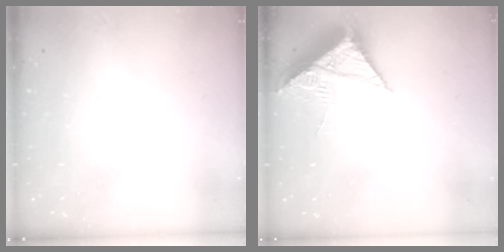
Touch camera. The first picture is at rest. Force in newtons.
{"total": 8.3, "press": 8.3, "slide": 0.3}